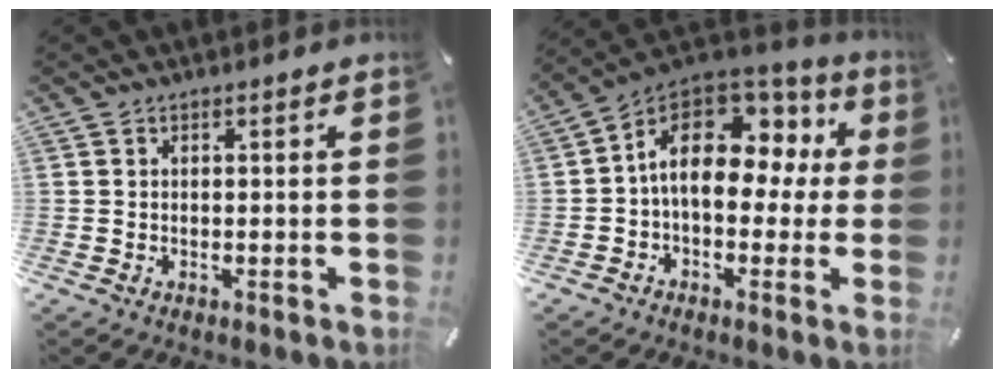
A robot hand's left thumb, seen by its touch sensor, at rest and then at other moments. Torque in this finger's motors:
{"motor_torque": [0.46, 0.86, 1.46, 0.17, 0.35]}